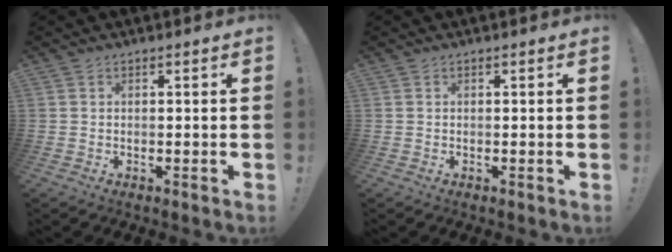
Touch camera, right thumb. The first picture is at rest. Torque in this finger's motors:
{"motor_torque": [-0.01, 0.01, -0.01, 0.00, 0.01]}